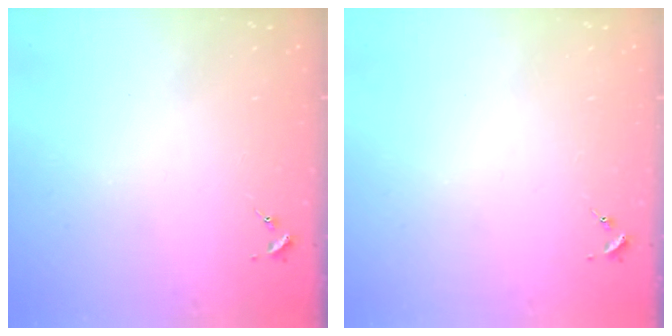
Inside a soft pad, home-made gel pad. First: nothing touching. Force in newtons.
{"total": 0.0}